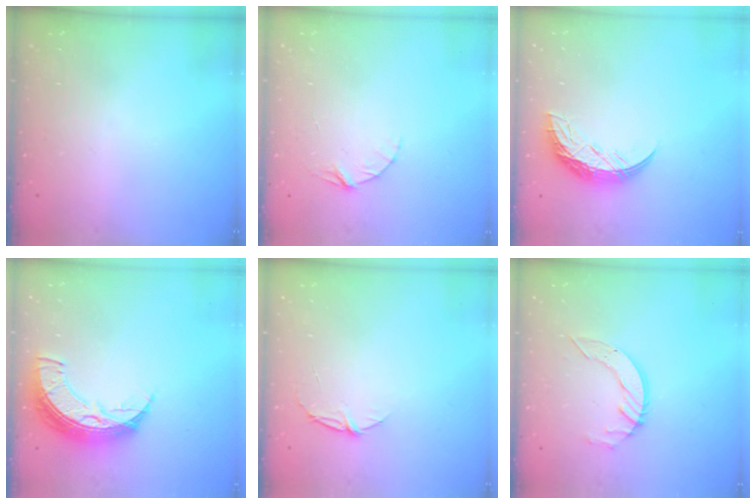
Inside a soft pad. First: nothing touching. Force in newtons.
{"total": 3.9, "press": 3.9, "slide": 0.4}
{"total": 10.7, "press": 10.7, "slide": 0.4}
{"total": 11.9, "press": 11.8, "slide": 1.0}
{"total": 4.9, "press": 4.9, "slide": 0.6}
{"total": 6.8, "press": 6.8, "slide": 0.3}